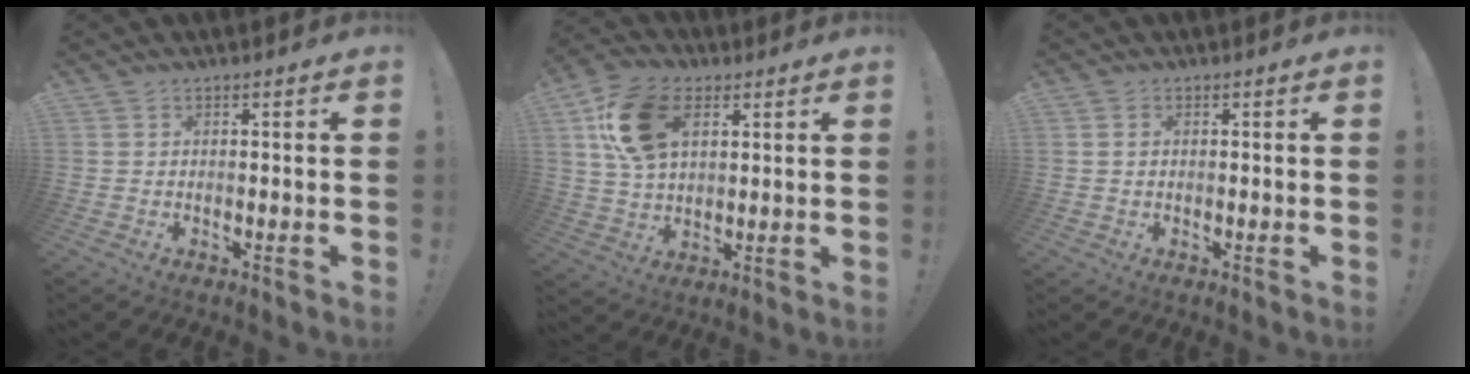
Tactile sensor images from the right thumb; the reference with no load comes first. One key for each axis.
{"total": 16.8, "fx": 5.9, "fy": 10.9, "fz": 11.4, "tx": -0.189, "ty": -0.003, "tz": 0.114}
{"total": 0.9, "fx": 0.2, "fy": 0.7, "fz": 0.5, "tx": -0.012, "ty": 0.005, "tz": 0.004}